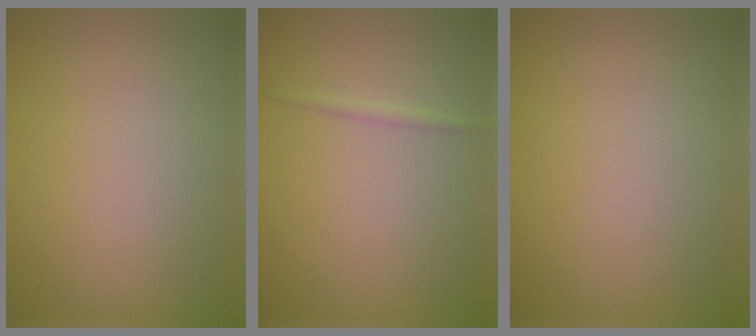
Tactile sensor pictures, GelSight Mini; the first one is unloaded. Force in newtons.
{"total": 0.8, "press": 0.8, "slide": 0.0}
{"total": 0.0}